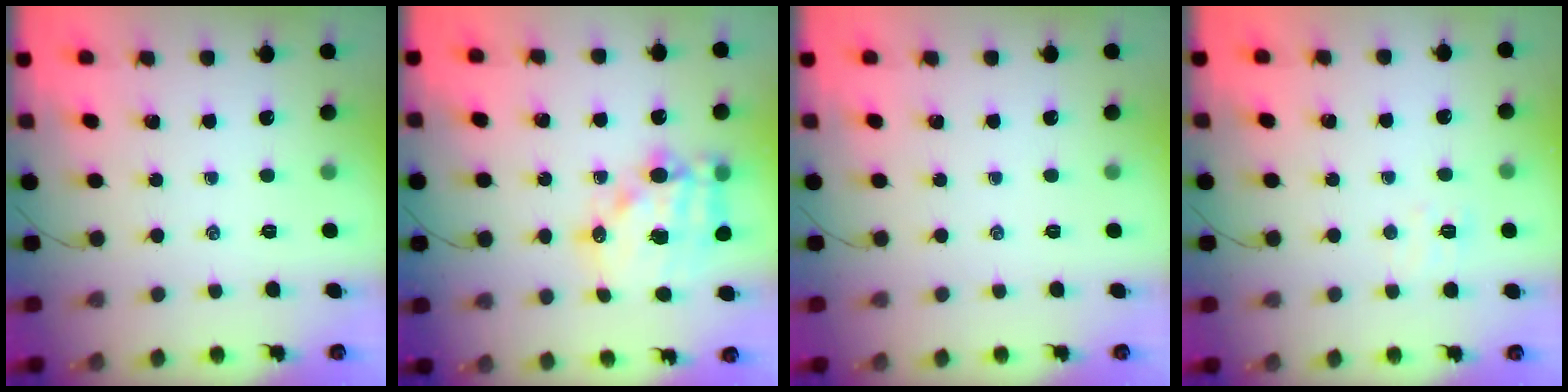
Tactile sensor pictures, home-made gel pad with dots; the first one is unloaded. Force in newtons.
{"total": 14.9, "press": 14.6, "slide": 3.0}
{"total": 0.0}
{"total": 4.1, "press": 3.9, "slide": 1.1}